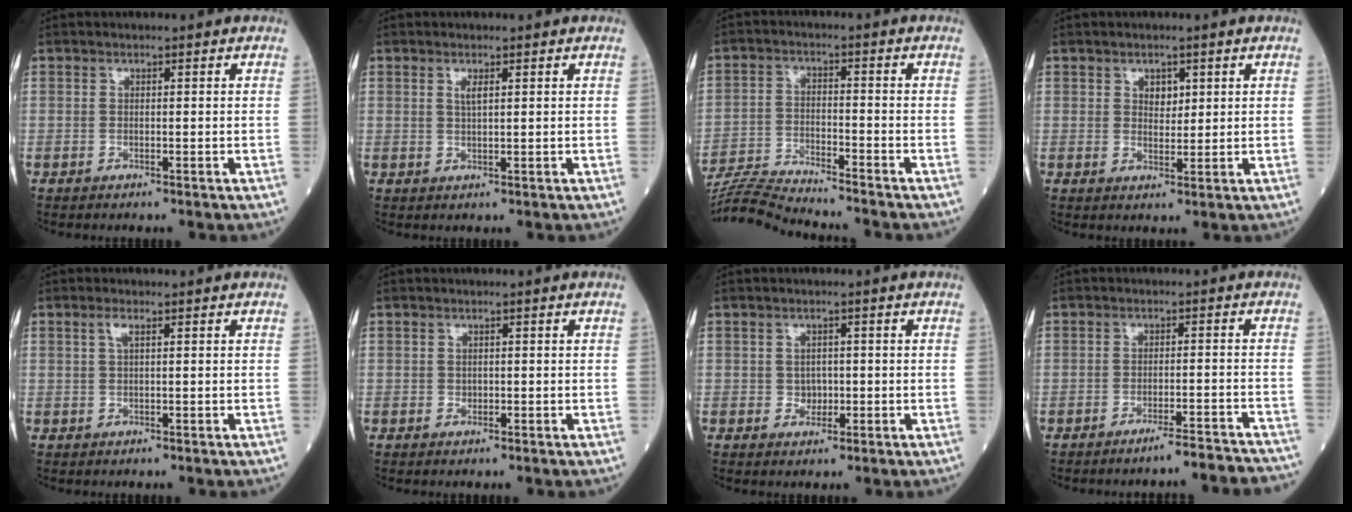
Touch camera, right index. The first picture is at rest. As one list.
[{"total": 1.5, "force": [0.7, 0.2, 1.3], "torque": [-0.028, -0.003, 0.014]}, {"total": 10.7, "force": [-10.3, -0.9, 2.9], "torque": [-0.049, -0.011, -0.180]}, {"total": 2.4, "force": [1.1, 1.5, 1.5], "torque": [-0.018, -0.002, 0.018]}, {"total": 1.4, "force": [0.6, 0.2, 1.3], "torque": [-0.032, 0.006, 0.012]}, {"total": 0.6, "force": [0.0, 0.5, 0.2], "torque": [0.000, 0.002, 0.000]}, {"total": 2.0, "force": [-0.2, 1.7, 1.0], "torque": [-0.011, 0.004, 0.000]}, {"total": 8.1, "force": [-7.7, 0.0, 2.5], "torque": [-0.010, 0.005, -0.101]}]